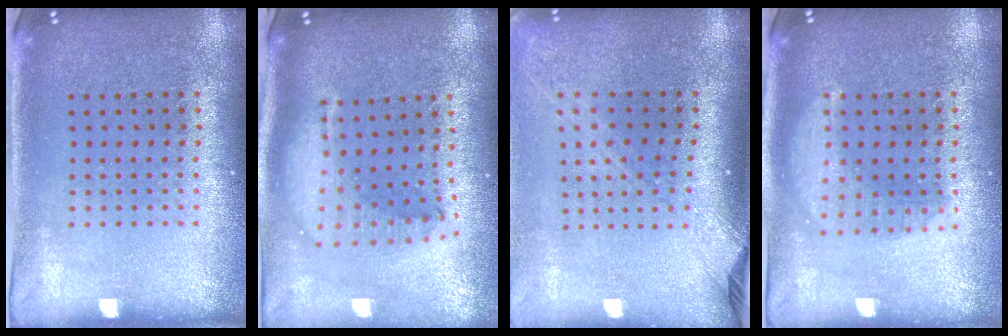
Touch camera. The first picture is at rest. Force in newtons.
{"total": 2.3, "press": 1.7, "slide": 1.5}
{"total": 2.2, "press": 1.6, "slide": 1.5}
{"total": 1.4, "press": 1.4, "slide": 0.1}